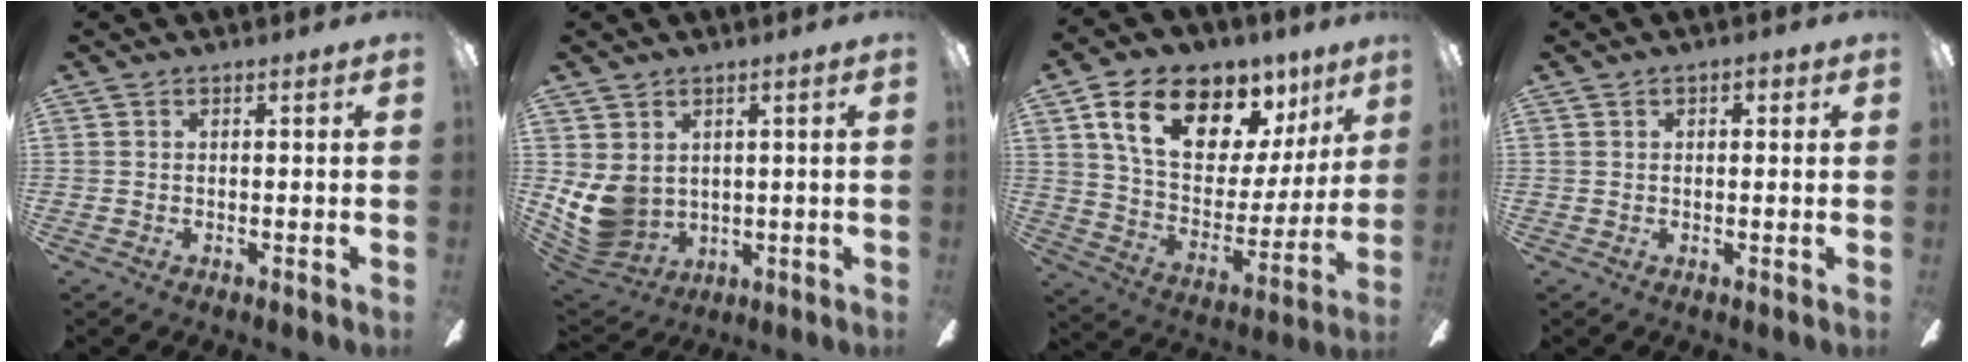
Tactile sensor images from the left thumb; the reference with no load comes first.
{"total": 9.7, "force": [1.3, 8.1, 5.2], "torque": [-0.142, -0.019, 0.028]}
{"total": 19.9, "force": [11.5, 11.4, 11.6], "torque": [-0.193, -0.058, 0.203]}
{"total": 1.0, "force": [0.3, 0.8, 0.5], "torque": [-0.001, 0.001, 0.004]}